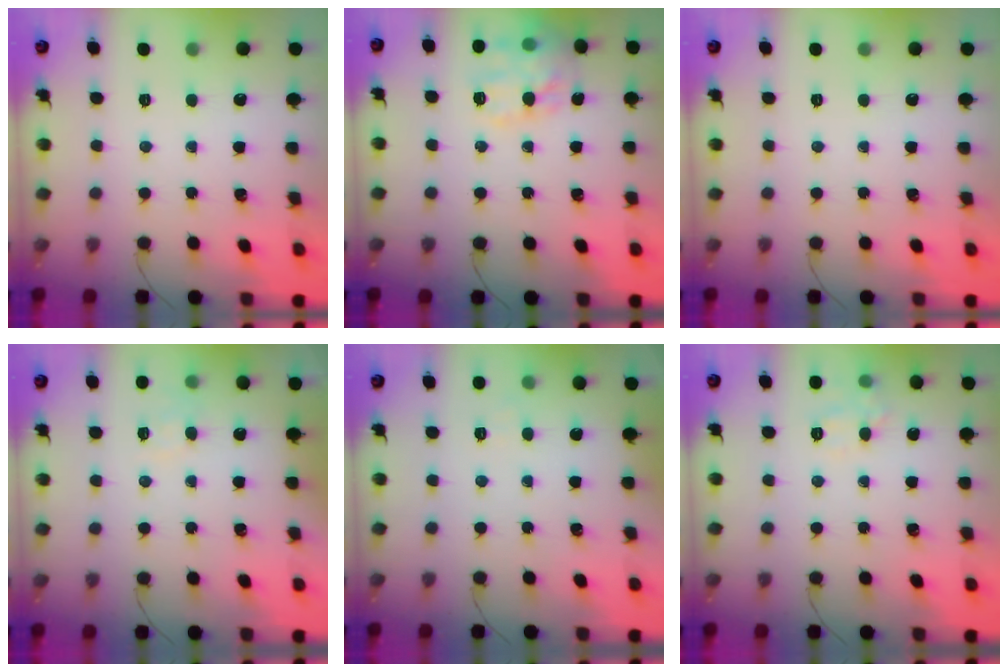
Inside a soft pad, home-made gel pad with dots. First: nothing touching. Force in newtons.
{"total": 15.5, "press": 15.5, "slide": 0.9}
{"total": 0.0}
{"total": 5.5, "press": 5.3, "slide": 1.5}
{"total": 3.9, "press": 3.8, "slide": 1.0}
{"total": 6.8, "press": 6.7, "slide": 1.0}